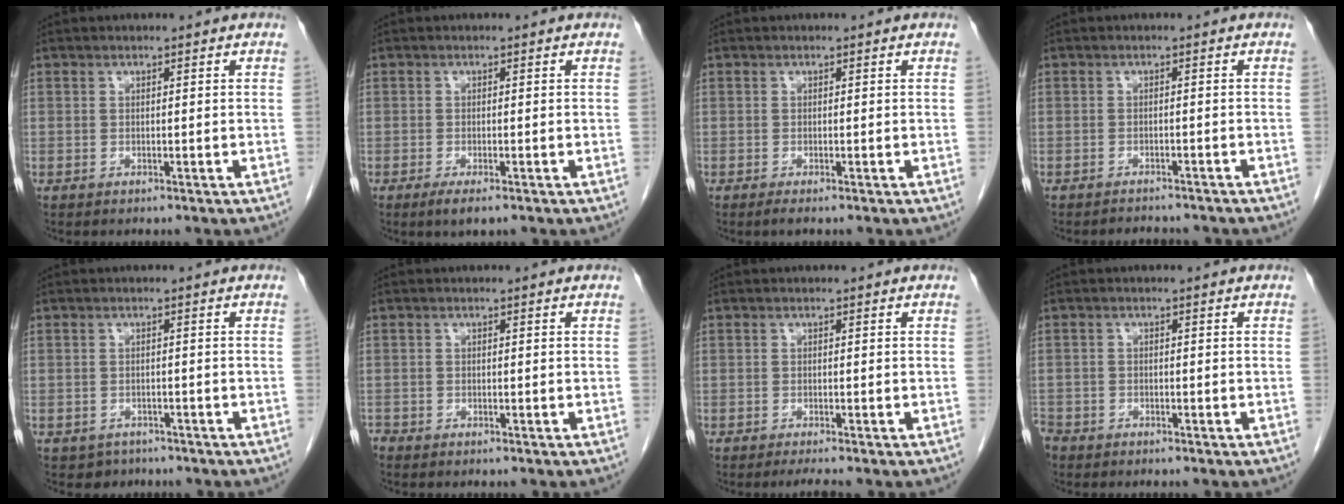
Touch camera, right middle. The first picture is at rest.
{"total": 2.4, "force": [-1.5, 0.4, 1.9], "torque": [-0.030, -0.006, -0.024]}
{"total": 0.7, "force": [-0.5, -0.1, 0.5], "torque": [-0.010, -0.002, -0.009]}
{"total": 5.5, "force": [-5.0, 0.8, 2.1], "torque": [-0.029, -0.006, -0.058]}
{"total": 2.8, "force": [-2.2, 1.8, -0.2], "torque": [-0.007, 0.005, -0.031]}
{"total": 0.7, "force": [-0.7, 0.2, 0.0], "torque": [-0.004, -0.001, -0.015]}
{"total": 2.1, "force": [-1.7, -0.5, 1.1], "torque": [-0.016, -0.004, -0.030]}
{"total": 3.4, "force": [-2.7, 1.9, 0.6], "torque": [-0.016, -0.001, -0.055]}